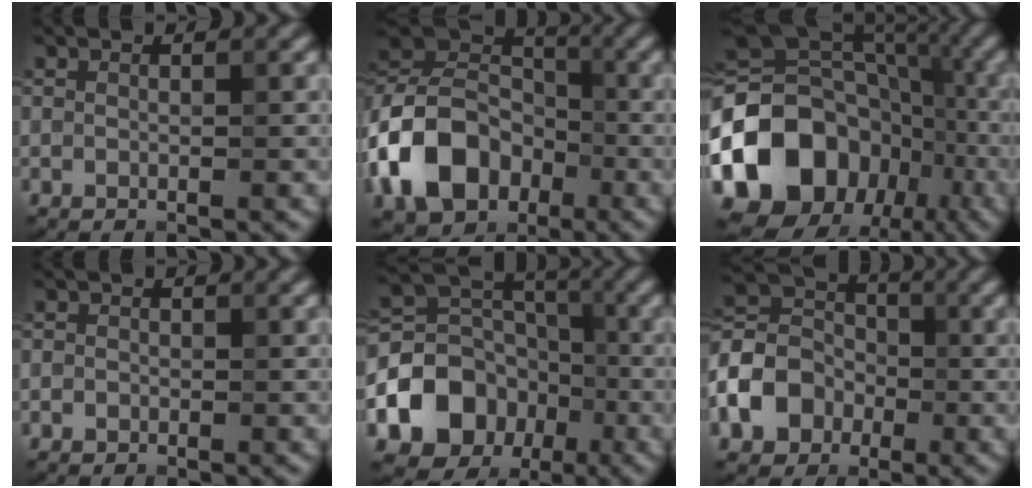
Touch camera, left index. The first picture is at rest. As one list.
[{"total": 10.1, "force": [-3.6, 7.4, 5.8], "torque": [-0.113, 0.012, -0.082]}, {"total": 15.6, "force": [-5.6, 11.9, 8.3], "torque": [-0.170, 0.014, -0.105]}, {"total": 0.7, "force": [-0.1, 0.6, 0.2], "torque": [0.012, 0.006, -0.008]}, {"total": 9.4, "force": [-3.2, 7.5, 4.7], "torque": [-0.094, 0.005, -0.064]}, {"total": 7.6, "force": [-2.4, 6.0, 4.1], "torque": [-0.090, 0.010, -0.056]}]